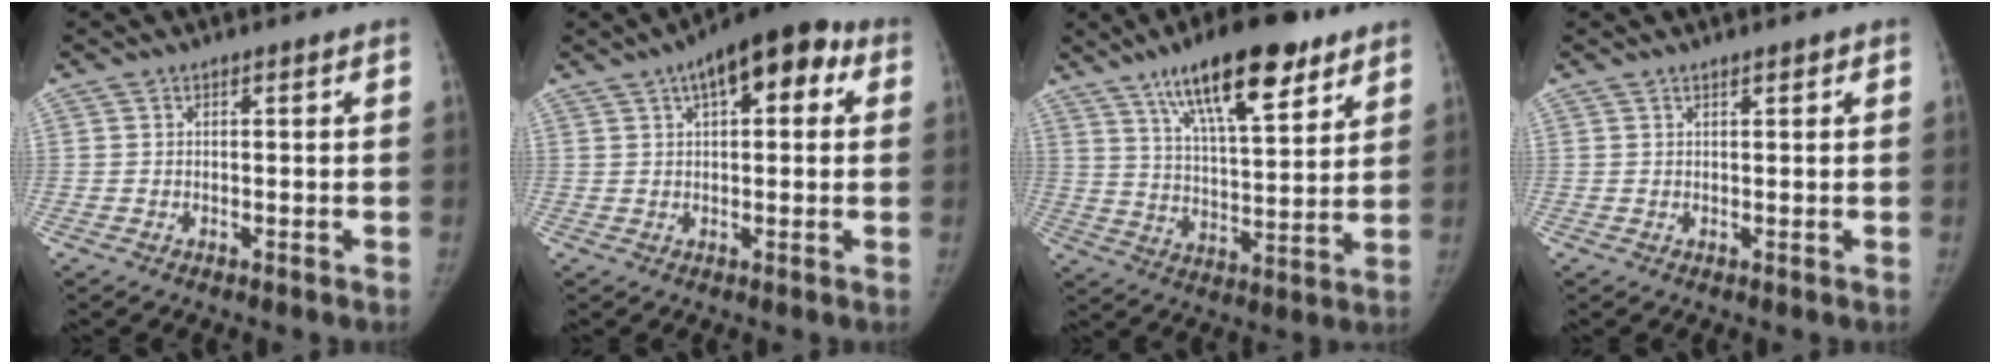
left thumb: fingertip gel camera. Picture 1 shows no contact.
{"total": 12.2, "force": [5.0, 5.6, 9.6], "torque": [-0.106, 0.022, 0.063]}
{"total": 18.6, "force": [11.2, 6.1, 13.5], "torque": [-0.187, -0.043, 0.188]}
{"total": 1.0, "force": [0.7, 0.3, 0.6], "torque": [-0.008, -0.003, 0.011]}